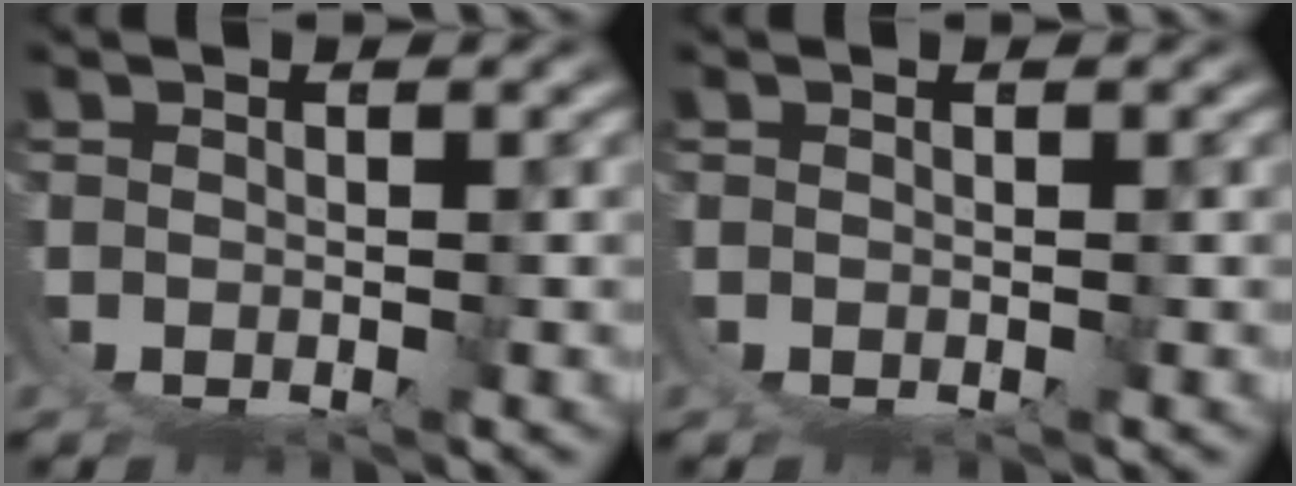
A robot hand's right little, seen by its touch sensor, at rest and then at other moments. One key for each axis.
{"total": 0.0}